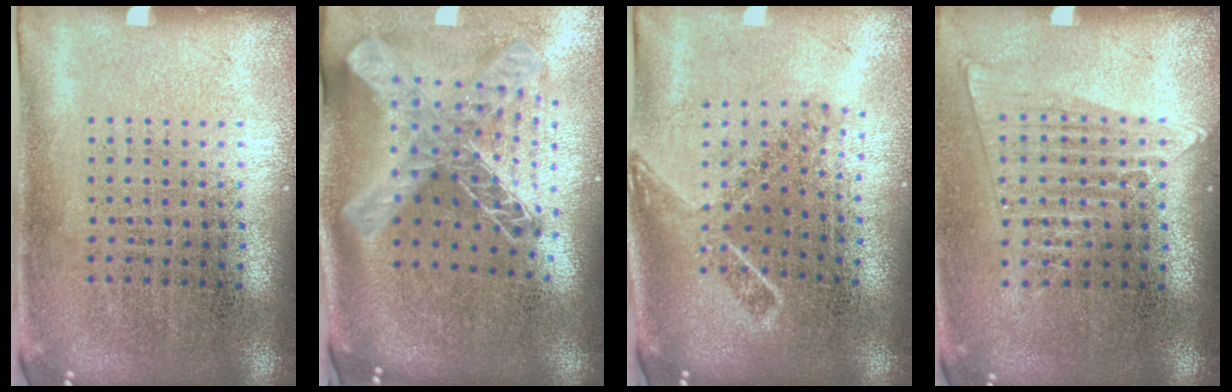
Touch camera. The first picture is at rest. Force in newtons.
{"total": 2.7, "press": 1.9, "slide": 1.9}
{"total": 1.8, "press": 1.3, "slide": 1.2}
{"total": 1.4, "press": 1.2, "slide": 0.5}